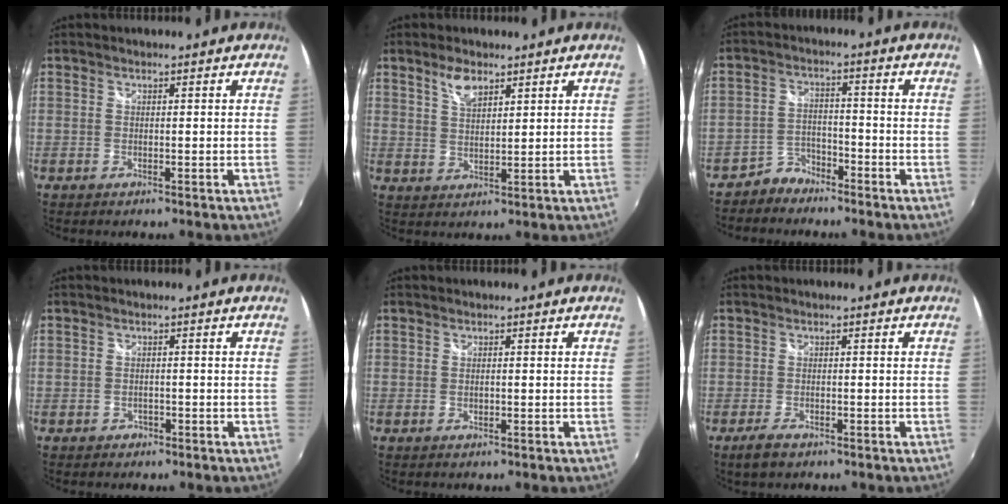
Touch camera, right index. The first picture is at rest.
{"total": 4.6, "force": [3.0, 1.9, 2.8], "torque": [-0.049, 0.004, 0.056]}
{"total": 4.9, "force": [-4.3, 2.3, 0.3], "torque": [-0.011, 0.012, -0.081]}
{"total": 1.8, "force": [-1.1, 1.4, 0.4], "torque": [-0.009, 0.002, -0.013]}
{"total": 0.7, "force": [-0.1, 0.4, 0.5], "torque": [-0.011, 0.000, -0.002]}
{"total": 3.1, "force": [-2.2, 1.5, 1.5], "torque": [-0.037, -0.008, -0.043]}